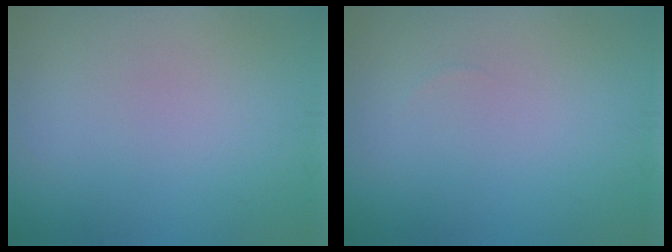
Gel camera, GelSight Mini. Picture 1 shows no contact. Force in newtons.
{"total": 0.0}